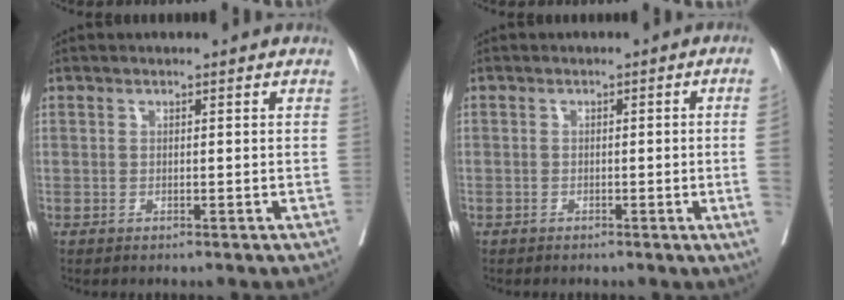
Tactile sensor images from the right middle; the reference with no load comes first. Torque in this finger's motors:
{"motor_torque": [0.37, -0.35, -0.79, -0.21]}